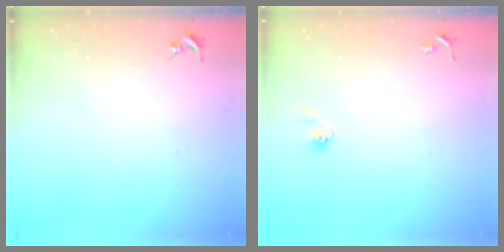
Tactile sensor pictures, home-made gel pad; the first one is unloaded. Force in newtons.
{"total": 4.0, "press": 3.6, "slide": 1.8}